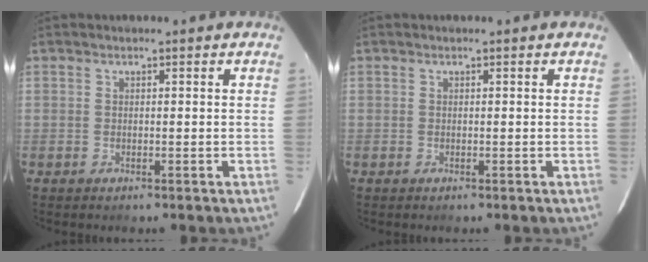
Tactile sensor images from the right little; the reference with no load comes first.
{"total": 0.0}